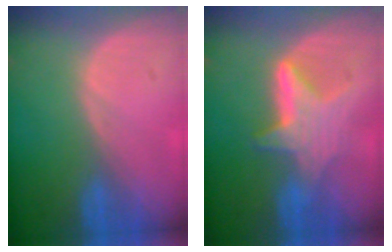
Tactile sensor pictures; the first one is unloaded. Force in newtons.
{"total": 6.2, "press": 6.1, "slide": 1.3}